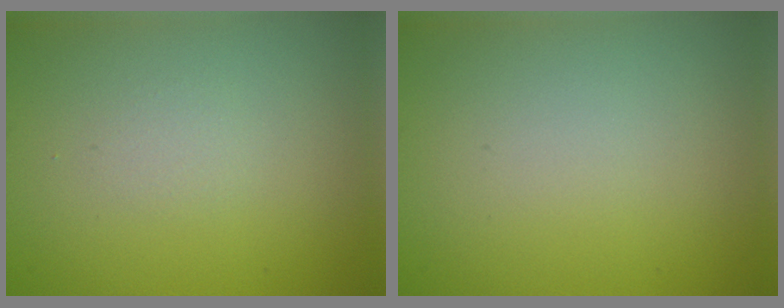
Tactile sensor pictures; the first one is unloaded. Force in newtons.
{"total": 0.0}